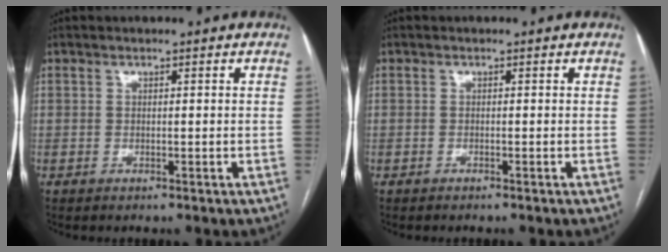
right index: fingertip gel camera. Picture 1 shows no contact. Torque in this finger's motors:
{"motor_torque": [-0.28, 0.24, -0.54, -0.13]}